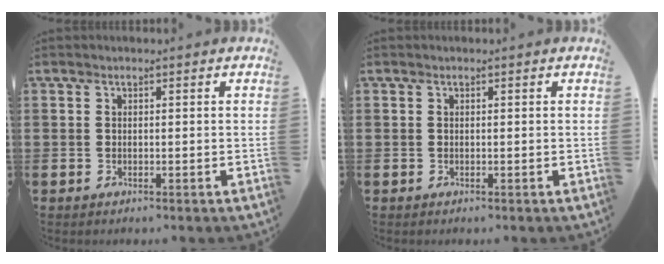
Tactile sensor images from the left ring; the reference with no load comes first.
{"total": 0.0}